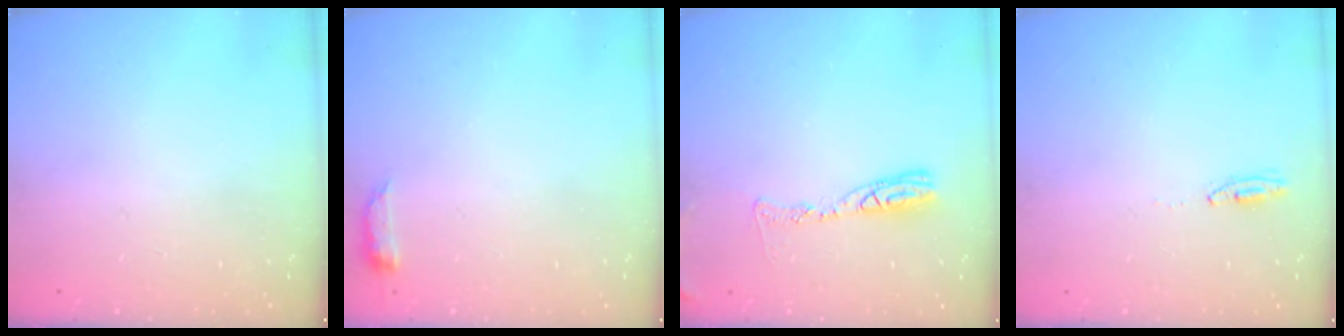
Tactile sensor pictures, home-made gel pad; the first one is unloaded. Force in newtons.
{"total": 3.6, "press": 3.5, "slide": 0.7}
{"total": 9.2, "press": 9.2, "slide": 0.9}
{"total": 3.0, "press": 2.8, "slide": 1.1}